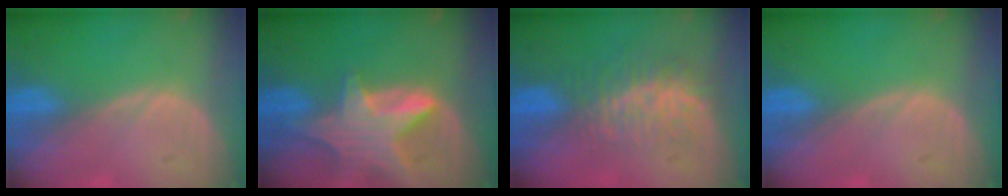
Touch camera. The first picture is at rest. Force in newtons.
{"total": 8.2, "press": 7.3, "slide": 3.8}
{"total": 8.2, "press": 7.2, "slide": 3.9}
{"total": 0.0}